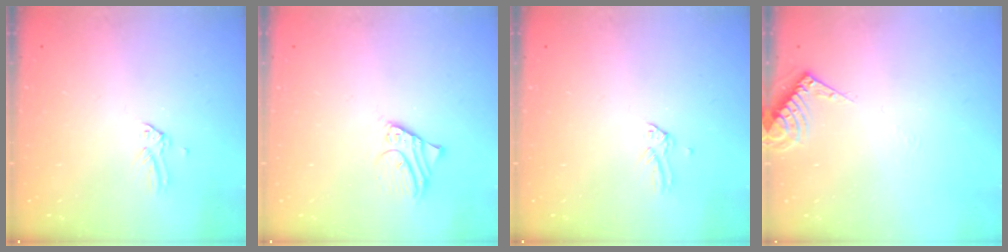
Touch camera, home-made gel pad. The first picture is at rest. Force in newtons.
{"total": 2.4, "press": 2.4, "slide": 0.0}
{"total": 0.0}
{"total": 5.6, "press": 5.5, "slide": 0.7}